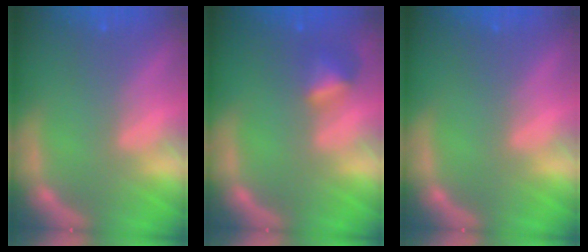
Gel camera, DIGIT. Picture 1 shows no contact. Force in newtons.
{"total": 2.4}
{"total": 0.0}